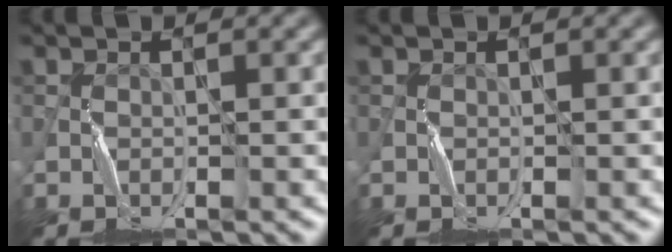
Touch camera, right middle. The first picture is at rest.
{"total": 0.0}